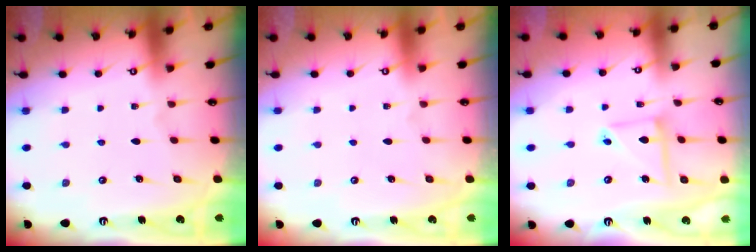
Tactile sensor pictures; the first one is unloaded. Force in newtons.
{"total": 0.0}
{"total": 7.9, "press": 7.9, "slide": 0.7}